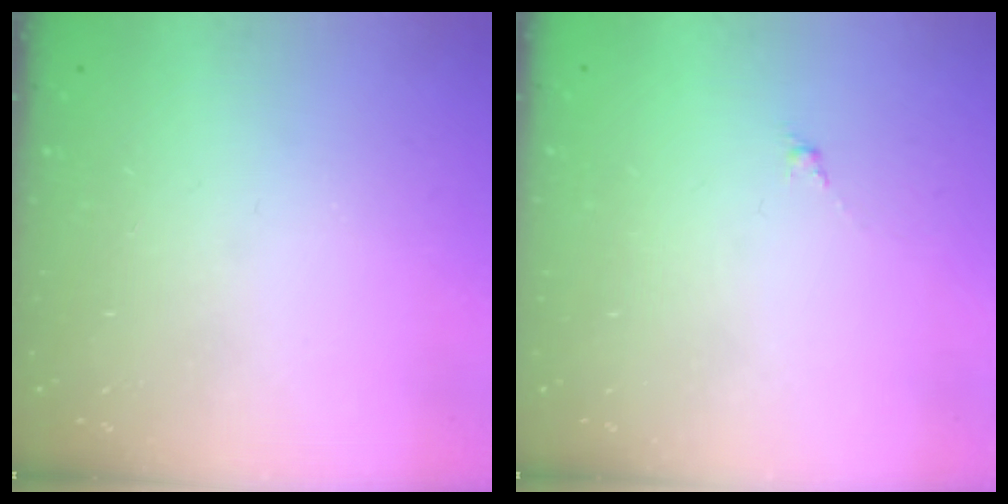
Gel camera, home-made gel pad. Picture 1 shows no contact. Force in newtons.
{"total": 0.0}